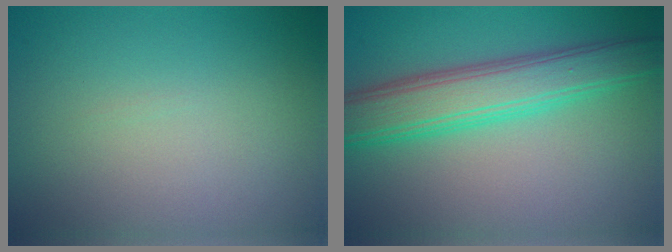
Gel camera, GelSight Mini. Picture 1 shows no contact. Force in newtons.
{"total": 6.4, "press": 6.4, "slide": 0.2}